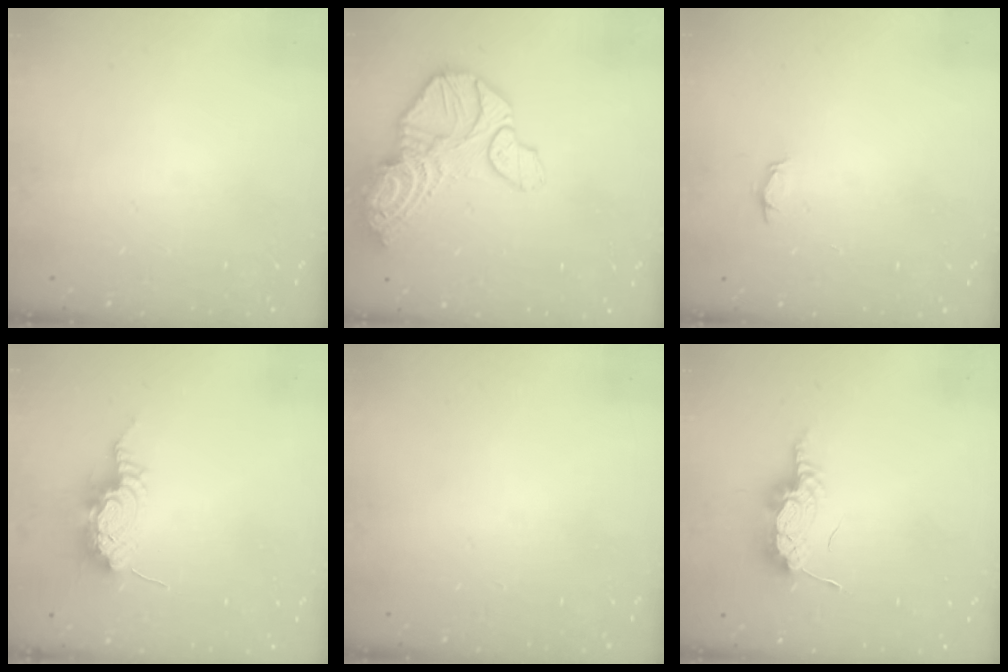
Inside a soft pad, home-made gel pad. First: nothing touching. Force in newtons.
{"total": 22.6, "press": 19.8, "slide": 11.0}
{"total": 2.8, "press": 2.8, "slide": 0.3}
{"total": 9.0, "press": 9.0, "slide": 0.8}
{"total": 0.0}
{"total": 8.1, "press": 8.1, "slide": 0.1}